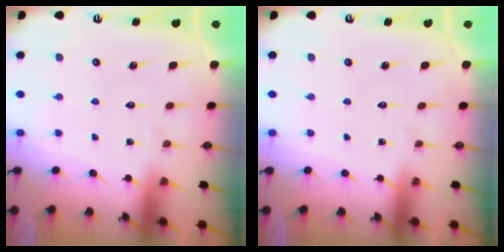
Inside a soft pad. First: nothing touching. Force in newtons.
{"total": 0.0}